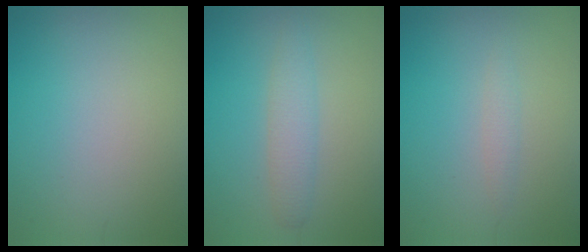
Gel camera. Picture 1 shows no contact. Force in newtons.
{"total": 2.5, "press": 2.5, "slide": 0.2}
{"total": 1.0, "press": 1.0, "slide": 0.1}